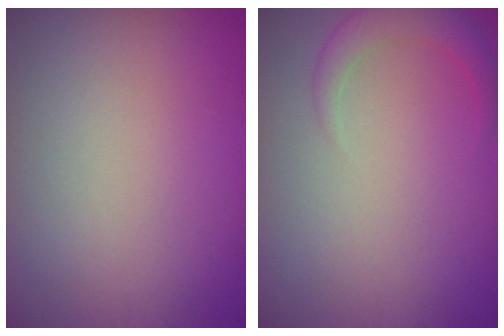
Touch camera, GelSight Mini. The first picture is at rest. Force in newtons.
{"total": 2.3, "press": 2.3, "slide": 0.2}